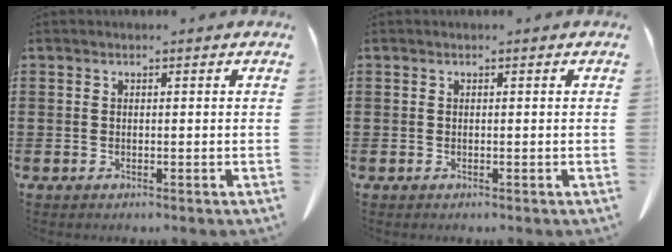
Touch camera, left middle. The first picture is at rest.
{"total": 0.0}